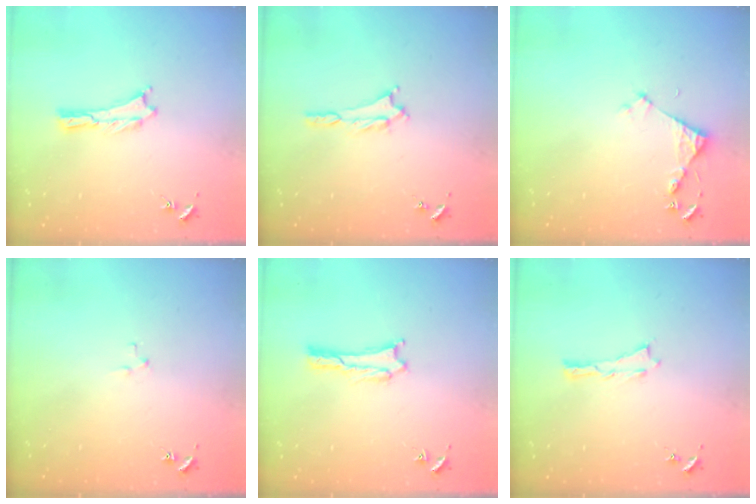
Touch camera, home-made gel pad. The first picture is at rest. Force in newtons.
{"total": 1.2, "press": 1.2, "slide": 0.2}
{"total": 3.3, "press": 3.3, "slide": 0.3}
{"total": 1.8, "press": 1.8, "slide": 0.1}
{"total": 1.7, "press": 1.7, "slide": 0.1}
{"total": 0.0}